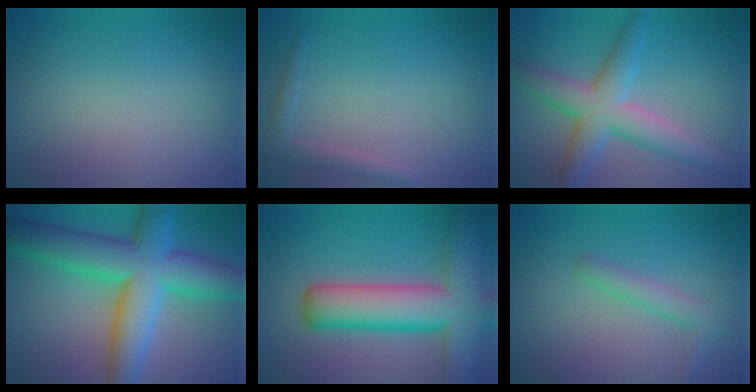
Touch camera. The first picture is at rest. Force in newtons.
{"total": 1.5, "press": 1.5, "slide": 0.1}
{"total": 5.5, "press": 5.5, "slide": 0.2}
{"total": 10.7, "press": 10.7, "slide": 0.3}
{"total": 10.4, "press": 10.4, "slide": 0.6}
{"total": 2.0, "press": 1.9, "slide": 0.1}